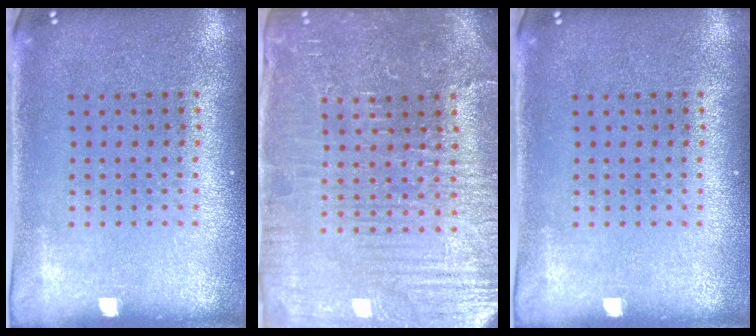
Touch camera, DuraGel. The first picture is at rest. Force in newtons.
{"total": 4.4, "press": 4.2, "slide": 1.3}
{"total": 0.0}